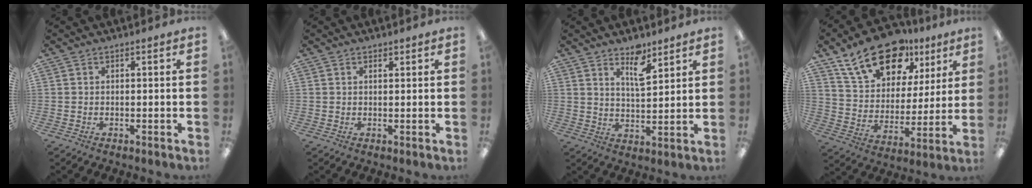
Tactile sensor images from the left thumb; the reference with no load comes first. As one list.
[{"total": 0.8, "force": [0.7, 0.3, 0.2], "torque": [0.003, -0.004, 0.011]}, {"total": 7.4, "force": [5.3, 2.6, 4.5], "torque": [-0.062, -0.032, 0.088]}, {"total": 20.2, "force": [13.0, 11.6, 10.3], "torque": [-0.171, -0.065, 0.233]}]